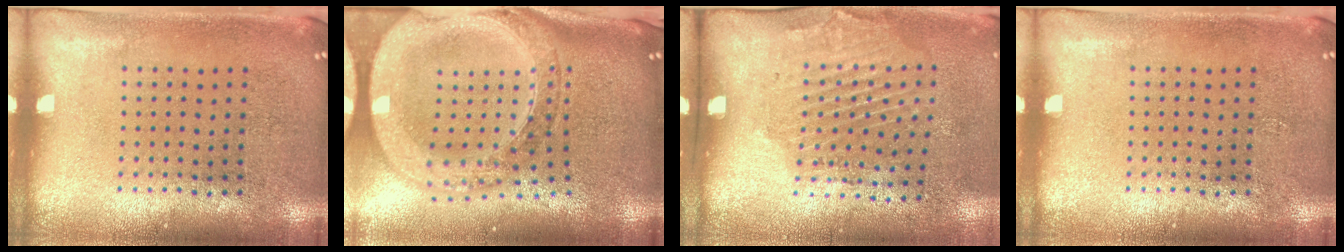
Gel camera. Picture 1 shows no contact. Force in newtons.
{"total": 3.5, "press": 2.8, "slide": 2.1}
{"total": 2.0, "press": 1.2, "slide": 1.6}
{"total": 0.0}